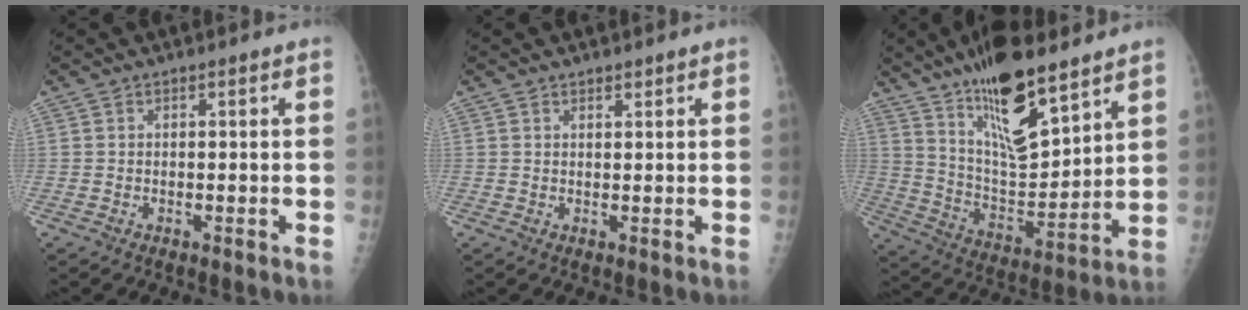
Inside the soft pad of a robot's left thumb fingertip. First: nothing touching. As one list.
[{"total": 1.2, "force": [0.9, 0.5, 0.6], "torque": [-0.003, -0.005, 0.014]}, {"total": 18.6, "force": [12.6, 5.9, 12.4], "torque": [-0.181, -0.078, 0.228]}]